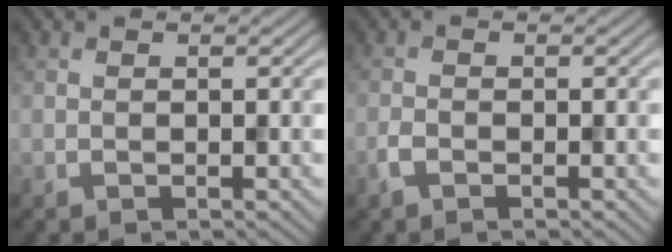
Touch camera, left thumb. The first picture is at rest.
{"total": 1.4, "force": [-0.9, 0.6, 0.9], "torque": [-0.022, 0.000, -0.021]}